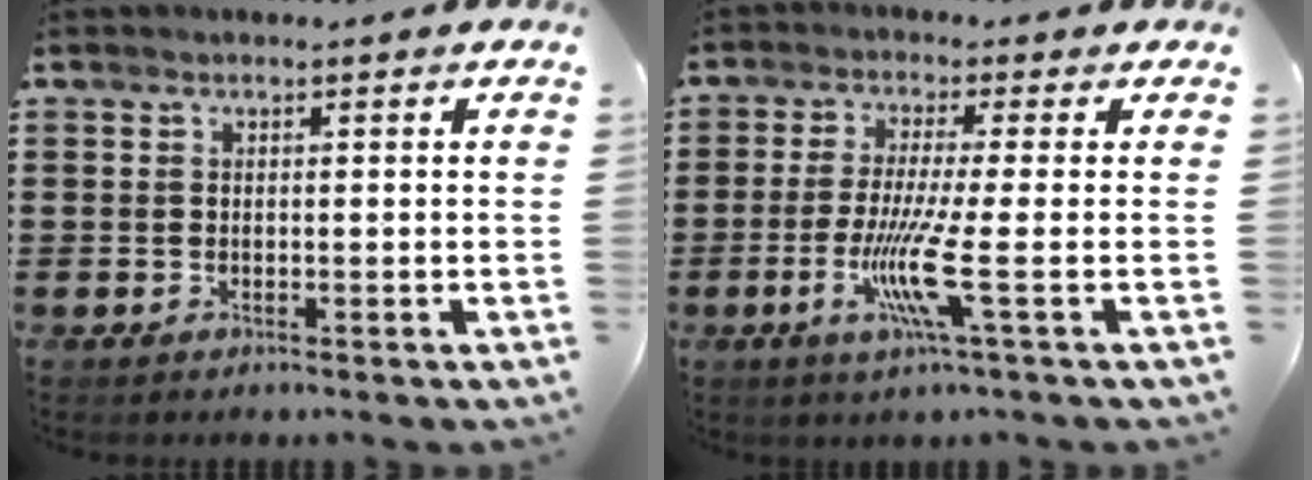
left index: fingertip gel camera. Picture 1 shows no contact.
{"total": 8.5, "force": [-2.6, -0.5, 8.1], "torque": [-0.171, -0.024, -0.055]}